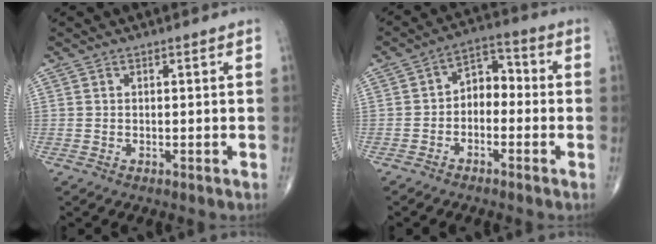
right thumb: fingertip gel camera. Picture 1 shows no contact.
{"total": 6.4, "force": [-1.4, 4.5, 4.3], "torque": [-0.045, 0.039, -0.040]}